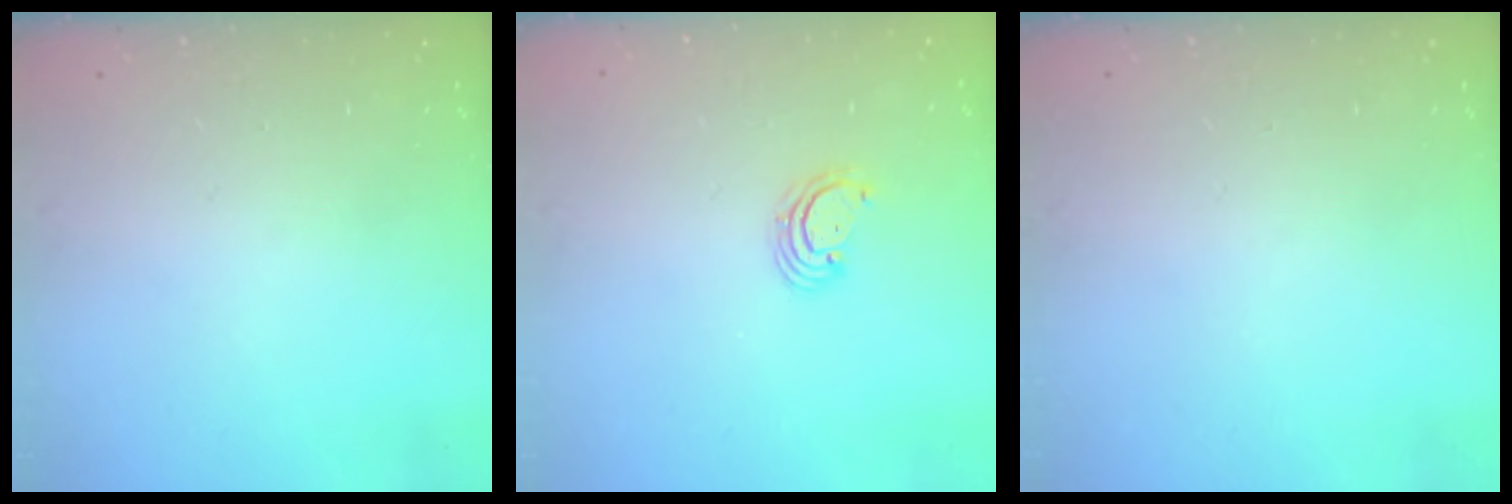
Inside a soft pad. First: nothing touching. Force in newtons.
{"total": 2.4, "press": 2.4, "slide": 0.2}
{"total": 0.0}